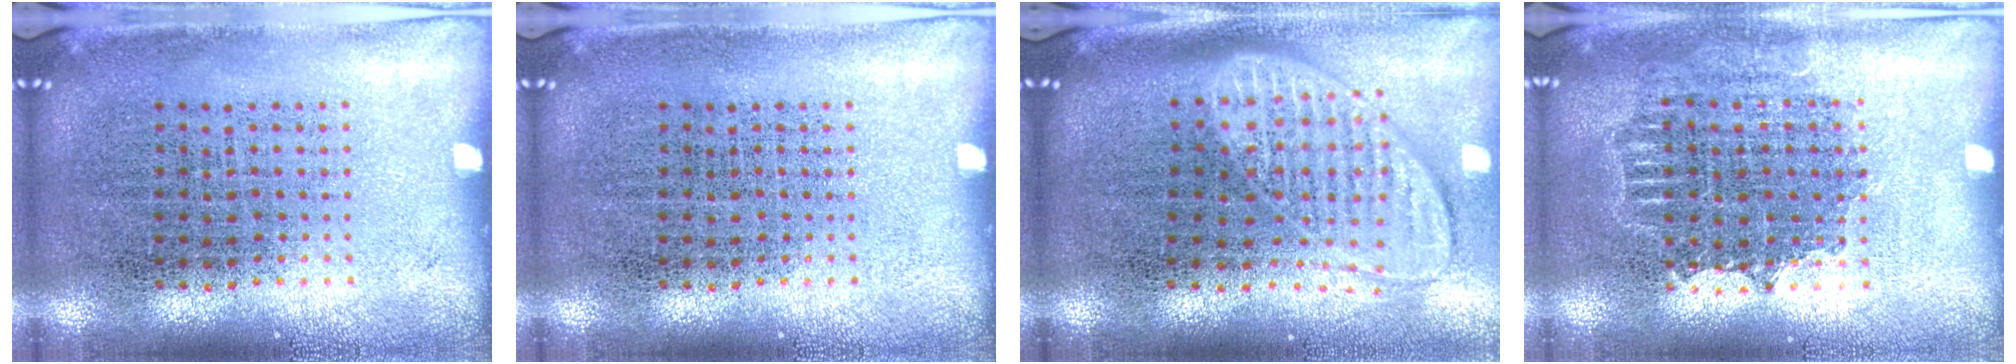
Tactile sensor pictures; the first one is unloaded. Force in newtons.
{"total": 0.0}
{"total": 1.9, "press": 1.5, "slide": 1.2}
{"total": 1.2, "press": 1.1, "slide": 0.5}